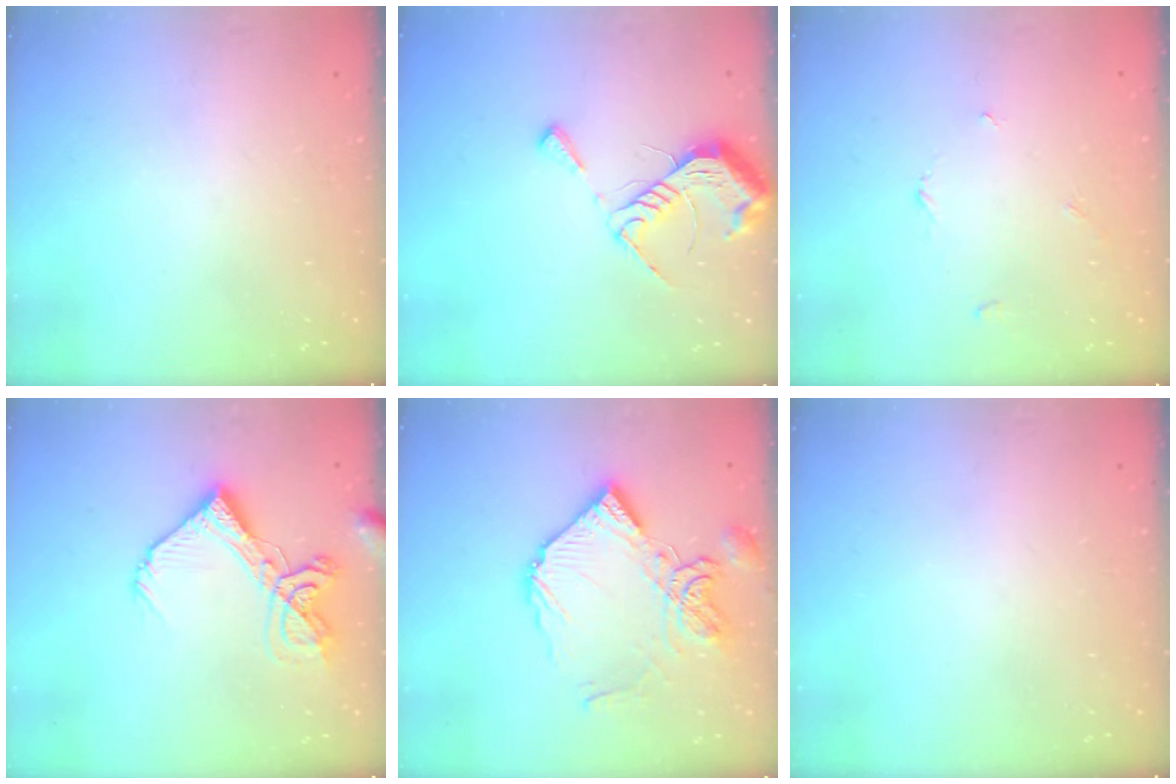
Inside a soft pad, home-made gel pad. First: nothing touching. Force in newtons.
{"total": 11.3, "press": 11.3, "slide": 0.8}
{"total": 2.8, "press": 2.8, "slide": 0.3}
{"total": 13.7, "press": 13.6, "slide": 1.6}
{"total": 15.1, "press": 15.0, "slide": 1.3}
{"total": 0.0}